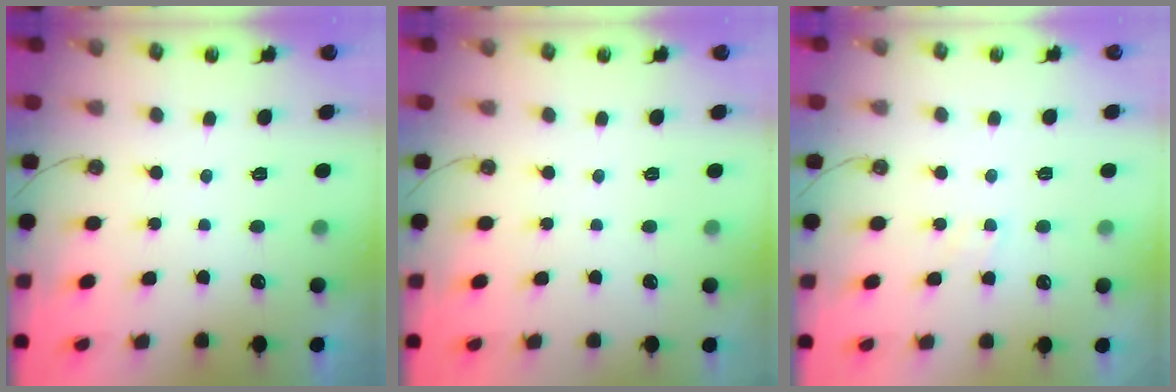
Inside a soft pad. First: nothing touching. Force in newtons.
{"total": 0.0}
{"total": 2.8, "press": 2.8, "slide": 0.3}